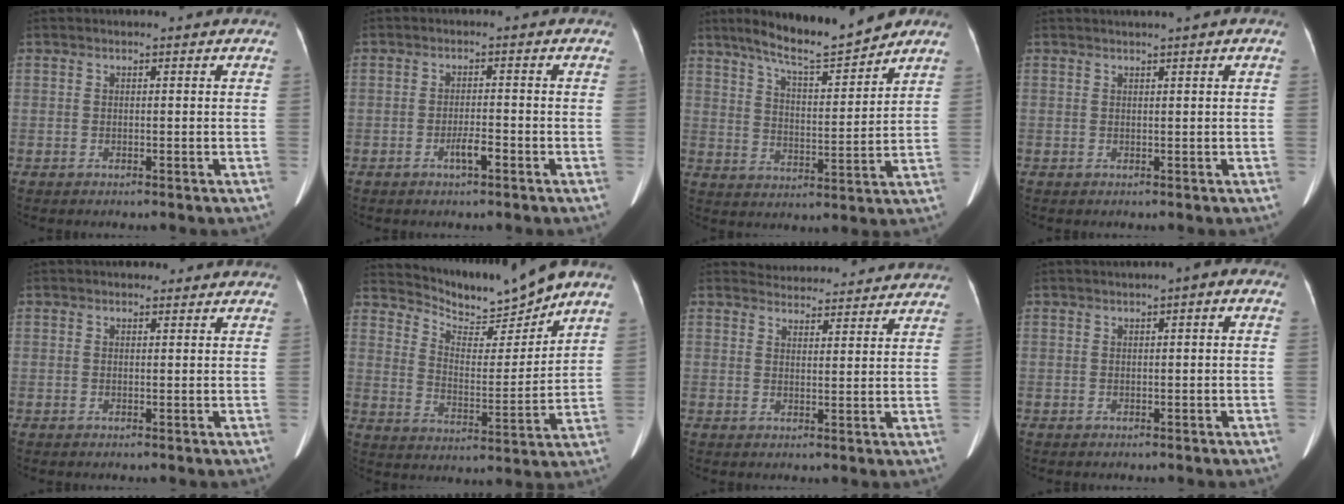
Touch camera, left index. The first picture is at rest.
{"total": 2.5, "force": [-1.6, 0.3, 1.9], "torque": [-0.035, -0.002, -0.026]}
{"total": 11.4, "force": [9.9, 0.8, 5.8], "torque": [-0.094, -0.004, 0.165]}
{"total": 1.5, "force": [1.1, -0.1, 1.0], "torque": [-0.013, 0.020, 0.018]}
{"total": 1.0, "force": [0.7, 0.6, 0.2], "torque": [-0.003, 0.002, 0.006]}
{"total": 9.8, "force": [9.6, 0.2, 2.1], "torque": [-0.054, -0.010, 0.173]}
{"total": 10.5, "force": [10.2, 2.0, 1.2], "torque": [-0.004, 0.021, 0.119]}
{"total": 1.7, "force": [0.3, 0.6, 1.6], "torque": [-0.018, 0.015, 0.000]}